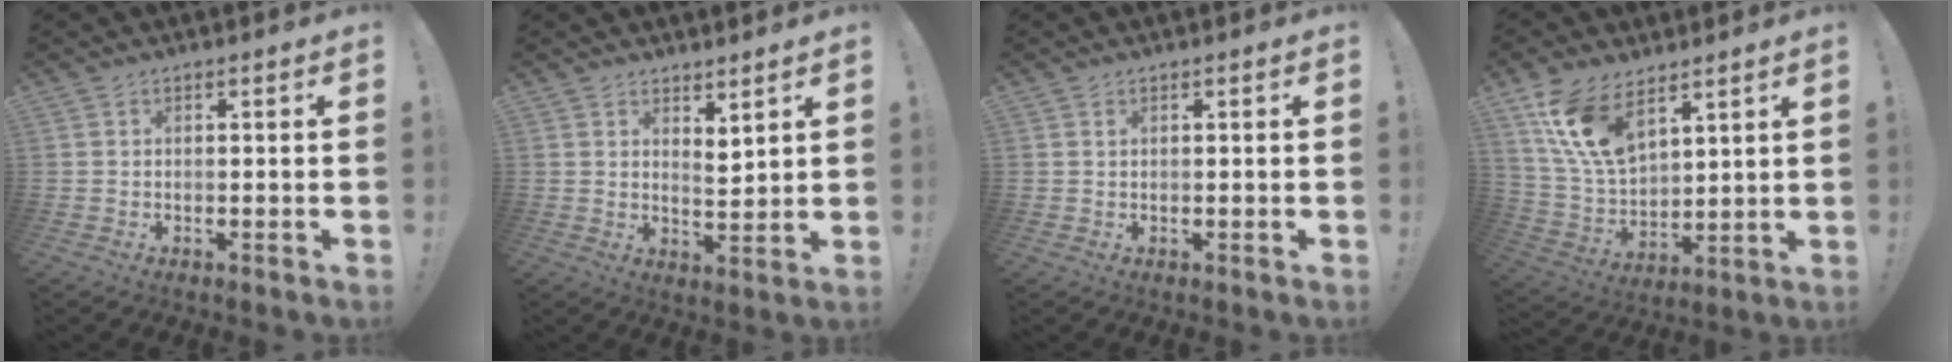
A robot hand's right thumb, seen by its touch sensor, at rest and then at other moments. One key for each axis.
{"total": 4.7, "fx": 4.3, "fy": 1.5, "fz": 1.1, "tx": -0.007, "ty": -0.033, "tz": 0.075}
{"total": 0.7, "fx": 0.5, "fy": 0.3, "fz": 0.4, "tx": -0.001, "ty": -0.003, "tz": 0.008}
{"total": 15.1, "fx": 9.3, "fy": 7.9, "fz": 8.9, "tx": -0.186, "ty": -0.051, "tz": 0.178}